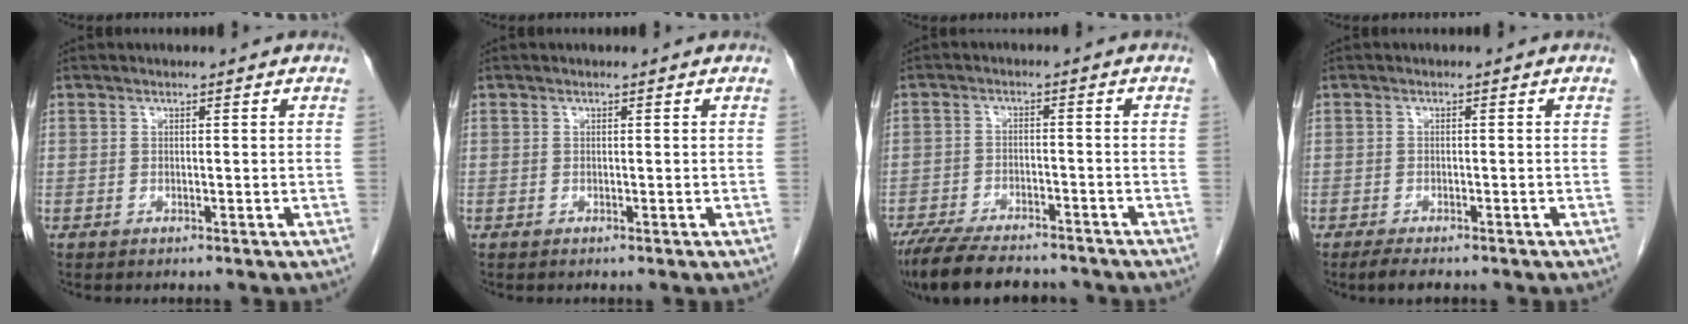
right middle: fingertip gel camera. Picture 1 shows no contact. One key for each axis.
{"total": 0.0}
{"total": 13.7, "fx": -11.7, "fy": 3.5, "fz": 6.2, "tx": -0.118, "ty": -0.010, "tz": -0.178}
{"total": 3.1, "fx": -2.4, "fy": 0.8, "fz": 1.7, "tx": -0.034, "ty": -0.008, "tz": -0.036}